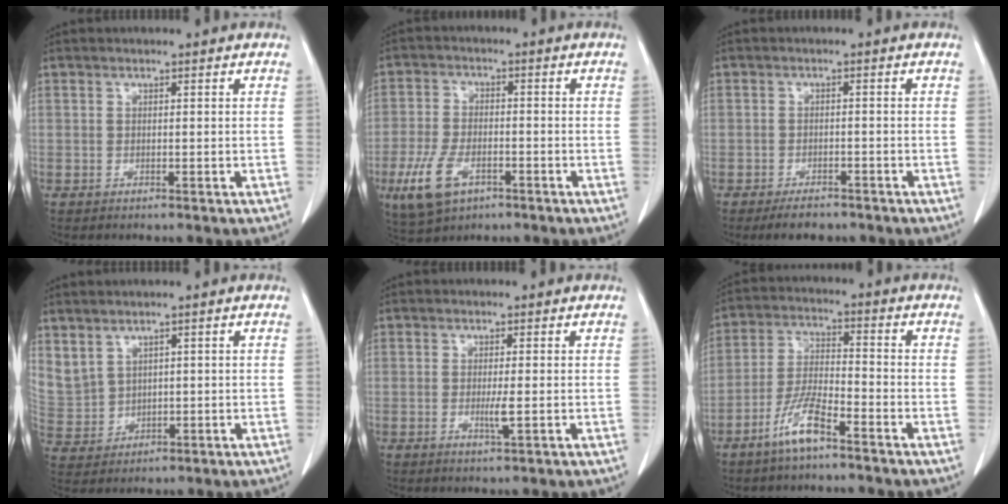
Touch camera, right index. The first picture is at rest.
{"total": 8.2, "force": [-3.9, 4.3, 5.8], "torque": [-0.131, -0.006, -0.065]}
{"total": 3.9, "force": [-3.1, 1.6, 1.7], "torque": [-0.028, -0.001, -0.044]}
{"total": 9.2, "force": [4.5, 7.2, 3.7], "torque": [-0.119, 0.016, 0.118]}
{"total": 2.1, "force": [-0.2, 0.0, 2.1], "torque": [-0.040, -0.004, -0.002]}
{"total": 7.4, "force": [-5.0, 1.1, 5.4], "torque": [-0.116, -0.008, -0.099]}